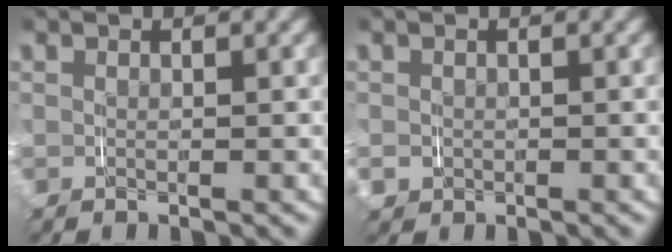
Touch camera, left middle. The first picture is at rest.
{"total": 1.6, "force": [-0.3, 1.5, 0.6], "torque": [-0.019, -0.010, 0.000]}